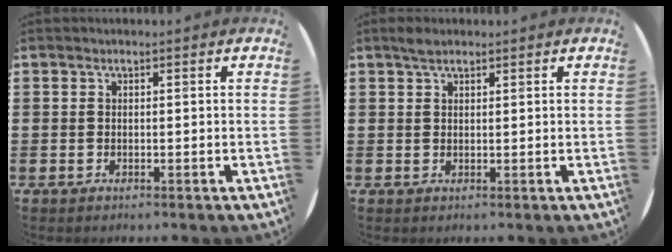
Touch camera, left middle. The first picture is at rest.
{"total": 1.6, "force": [1.4, 0.6, 0.7], "torque": [-0.015, 0.005, 0.024]}